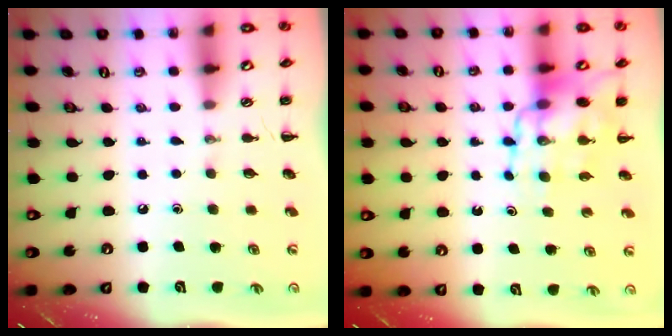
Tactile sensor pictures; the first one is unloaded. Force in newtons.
{"total": 11.0, "press": 10.7, "slide": 2.7}